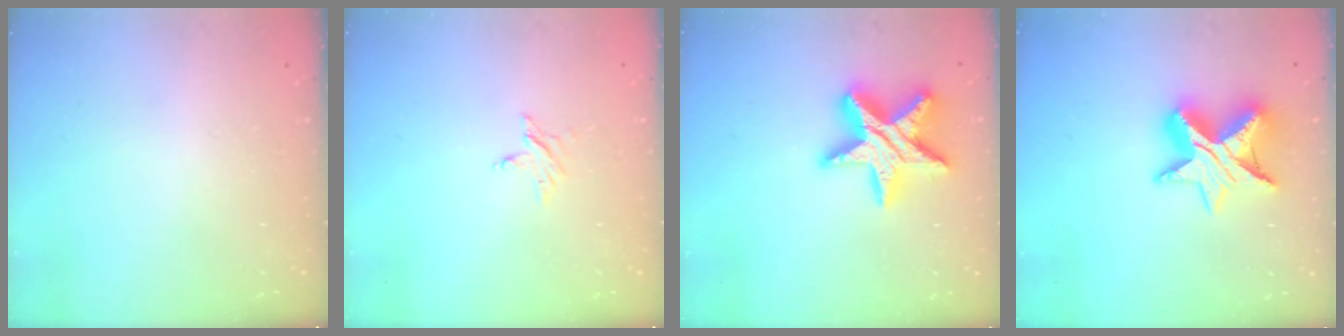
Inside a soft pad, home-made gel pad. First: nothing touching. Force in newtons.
{"total": 2.4, "press": 2.4, "slide": 0.2}
{"total": 17.6, "press": 17.5, "slide": 1.8}
{"total": 12.9, "press": 12.9, "slide": 0.8}